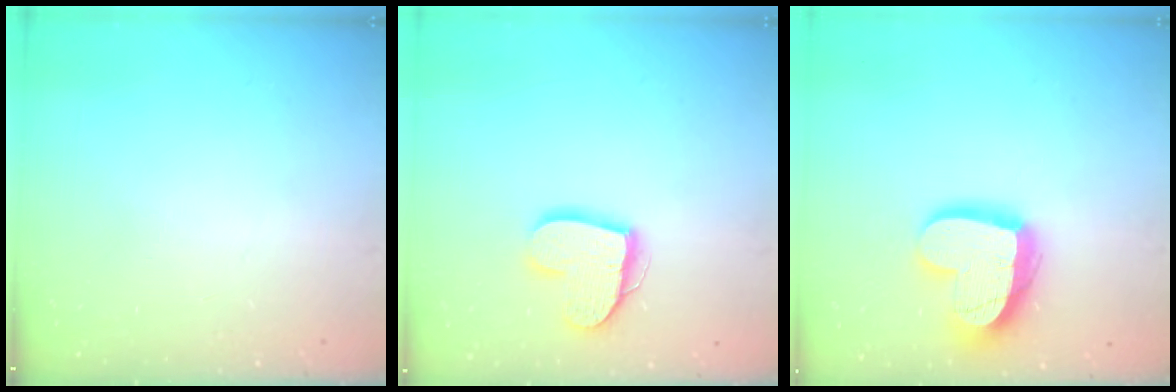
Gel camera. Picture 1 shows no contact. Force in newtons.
{"total": 14.0, "press": 13.9, "slide": 1.2}
{"total": 17.8, "press": 17.7, "slide": 1.7}